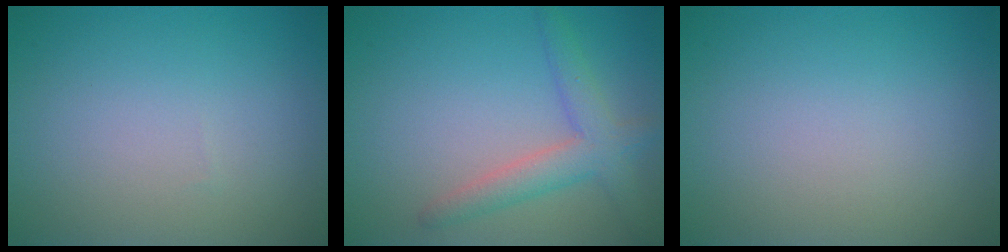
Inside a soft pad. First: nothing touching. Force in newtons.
{"total": 3.5, "press": 3.5, "slide": 0.2}
{"total": 0.0}